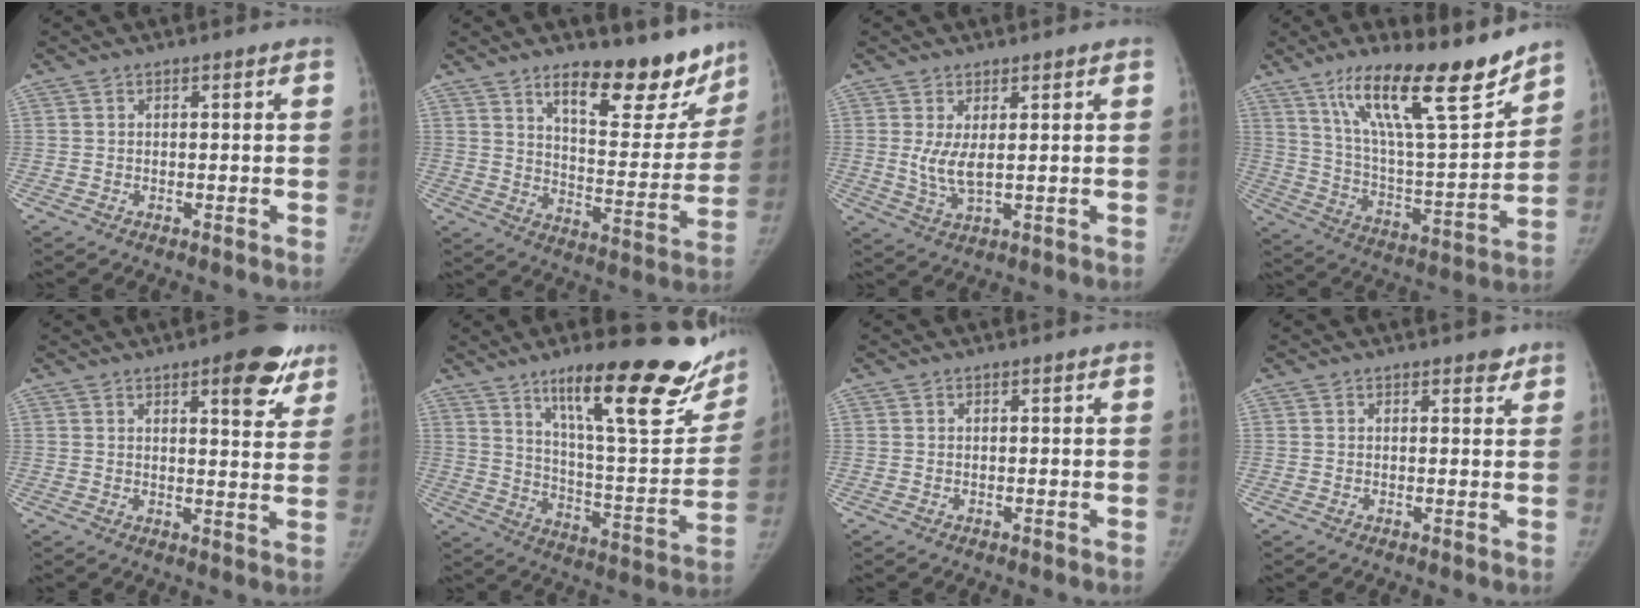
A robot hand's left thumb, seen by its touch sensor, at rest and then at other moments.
{"total": 18.2, "force": [13.2, 7.1, 10.3], "torque": [-0.081, -0.098, 0.193]}
{"total": 4.4, "force": [0.7, 1.4, 4.1], "torque": [-0.089, -0.016, 0.020]}
{"total": 22.0, "force": [15.4, 4.7, 15.0], "torque": [-0.222, -0.079, 0.266]}
{"total": 10.1, "force": [5.9, 3.6, 7.4], "torque": [-0.058, -0.026, 0.070]}
{"total": 28.0, "force": [17.4, 7.1, 20.8], "torque": [-0.254, -0.078, 0.267]}
{"total": 0.0}
{"total": 1.7, "force": [1.3, 0.9, 0.7], "torque": [0.003, -0.007, 0.012]}